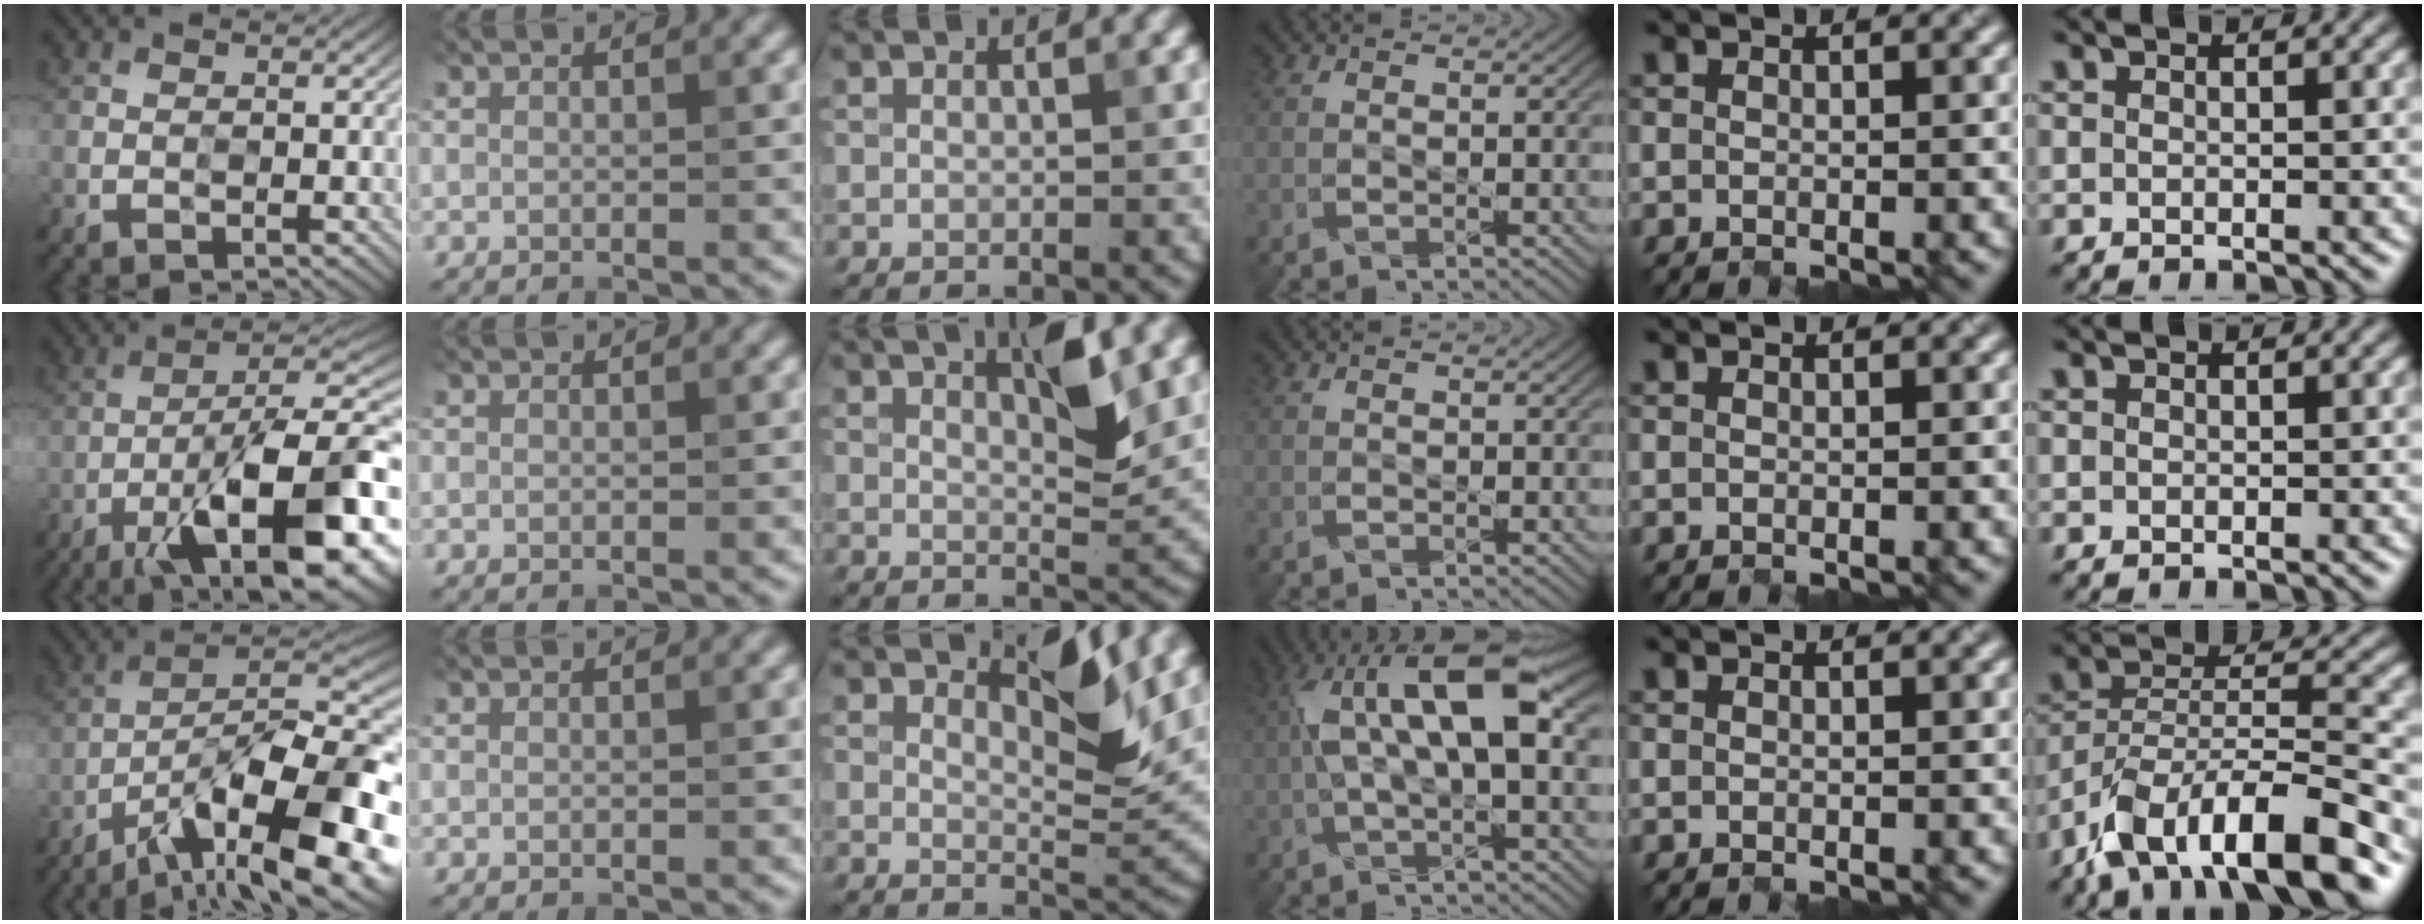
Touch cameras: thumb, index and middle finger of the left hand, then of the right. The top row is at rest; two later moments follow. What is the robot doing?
{"motion": "open", "object": "hinged tin"}